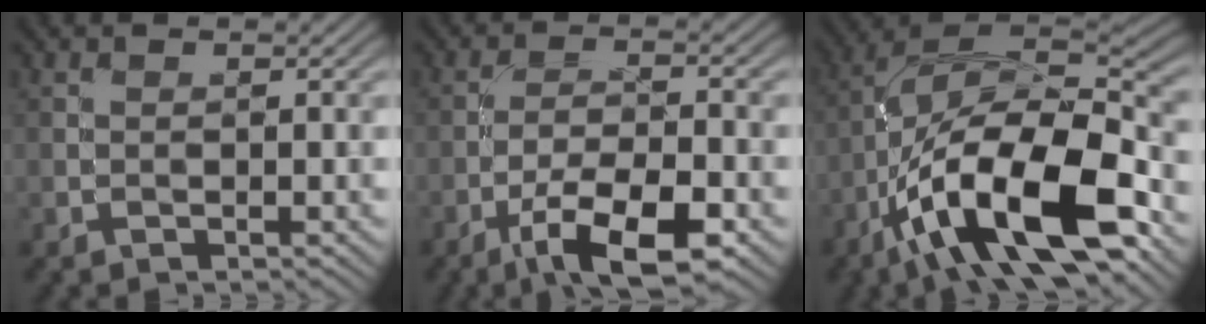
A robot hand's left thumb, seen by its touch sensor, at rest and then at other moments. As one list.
[{"total": 9.1, "force": [-5.2, 2.8, 6.9], "torque": [-0.120, -0.001, -0.095]}, {"total": 17.2, "force": [-8.3, 6.7, 13.5], "torque": [-0.236, 0.002, -0.163]}]